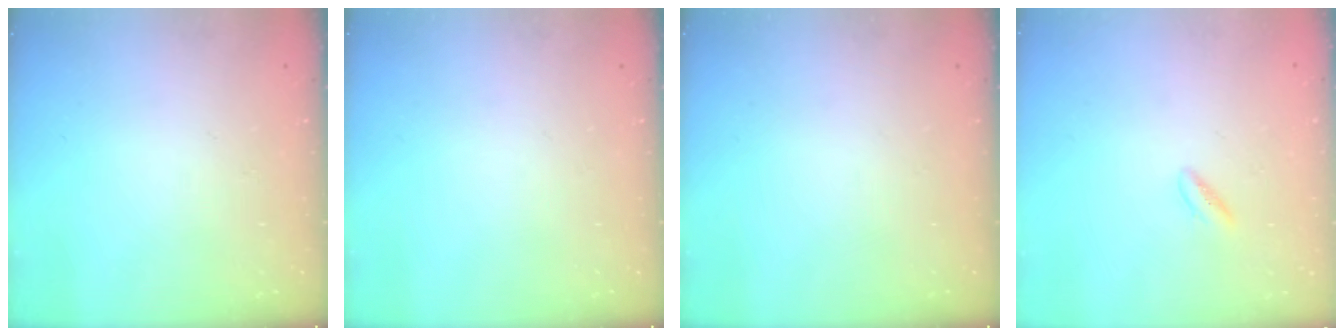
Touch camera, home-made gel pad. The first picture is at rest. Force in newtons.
{"total": 0.0}
{"total": 0.0}
{"total": 1.7, "press": 1.4, "slide": 0.9}